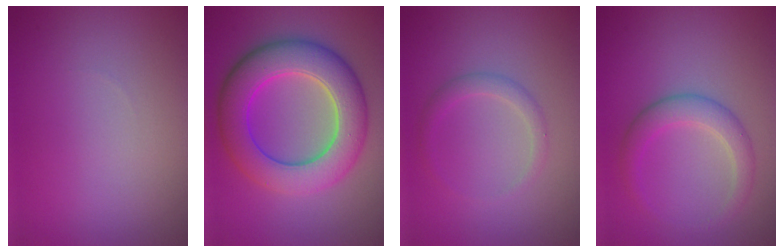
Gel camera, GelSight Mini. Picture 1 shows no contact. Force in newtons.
{"total": 8.7, "press": 8.7, "slide": 0.3}
{"total": 1.5, "press": 1.5, "slide": 0.0}
{"total": 2.7, "press": 2.7, "slide": 0.1}